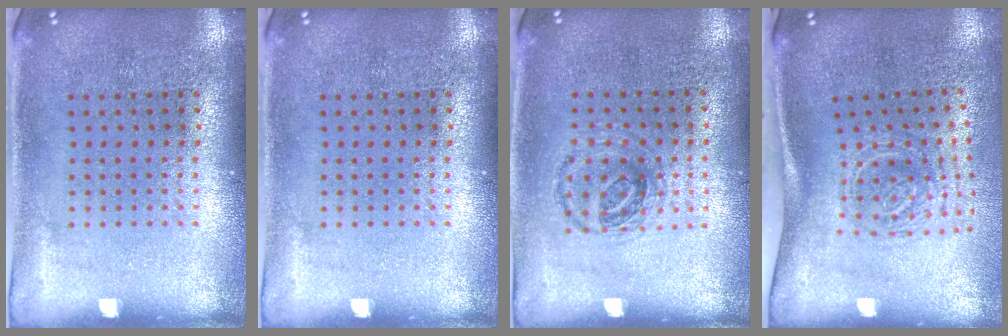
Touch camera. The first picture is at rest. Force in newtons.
{"total": 0.0}
{"total": 0.9, "press": 0.9, "slide": 0.2}
{"total": 1.9, "press": 1.3, "slide": 1.4}